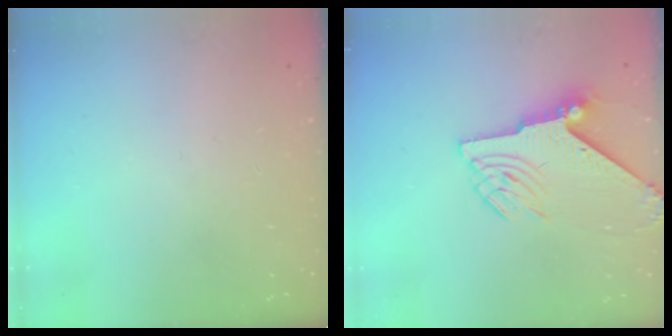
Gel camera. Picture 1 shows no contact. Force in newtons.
{"total": 9.6, "press": 9.5, "slide": 1.0}